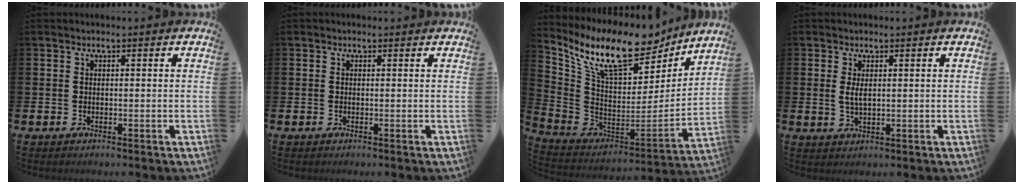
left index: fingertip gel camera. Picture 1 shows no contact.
{"total": 0.0}
{"total": 12.4, "force": [9.6, 4.9, 6.2], "torque": [-0.146, -0.062, 0.167]}
{"total": 2.1, "force": [0.9, 0.8, 1.7], "torque": [-0.032, 0.002, 0.014]}